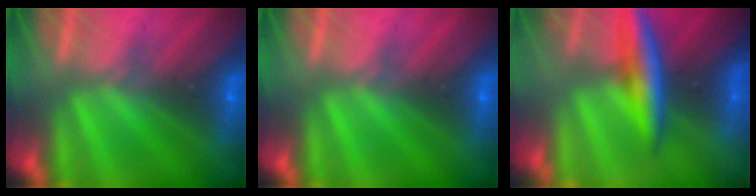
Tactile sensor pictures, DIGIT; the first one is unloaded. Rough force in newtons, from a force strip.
{"total": 0.0}
{"total": 7.6}